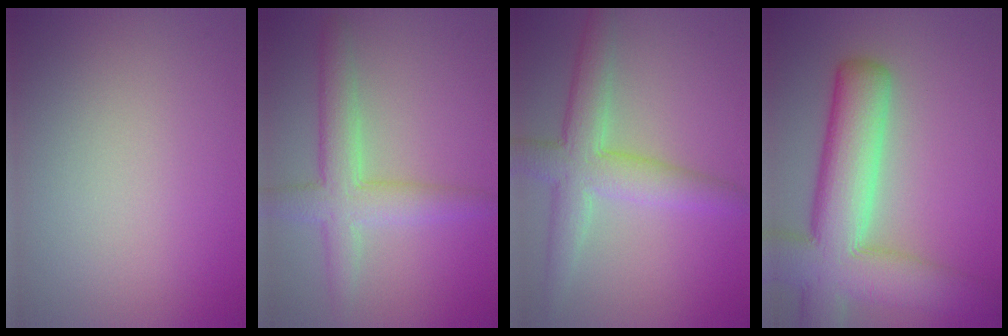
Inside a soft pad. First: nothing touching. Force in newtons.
{"total": 4.5, "press": 4.5, "slide": 0.1}
{"total": 5.4, "press": 5.4, "slide": 0.3}
{"total": 11.2, "press": 11.2, "slide": 0.8}